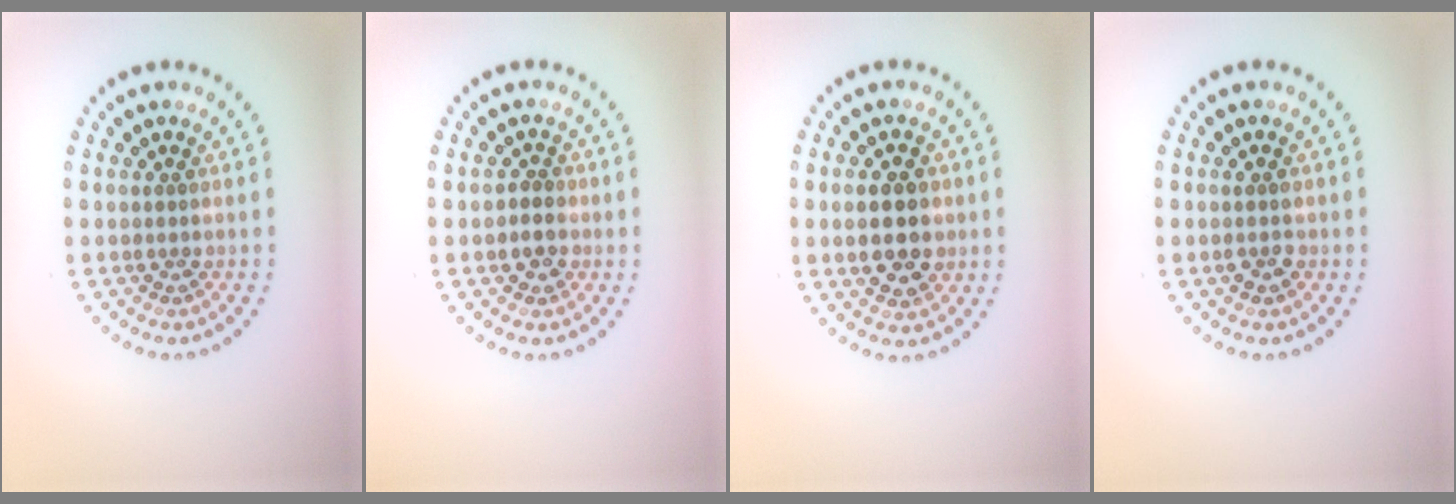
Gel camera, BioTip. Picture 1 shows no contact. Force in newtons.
{"total": 1.5, "press": 1.4, "slide": 0.6}
{"total": 4.5, "press": 4.5, "slide": 0.2}
{"total": 1.4, "press": 1.4, "slide": 0.3}